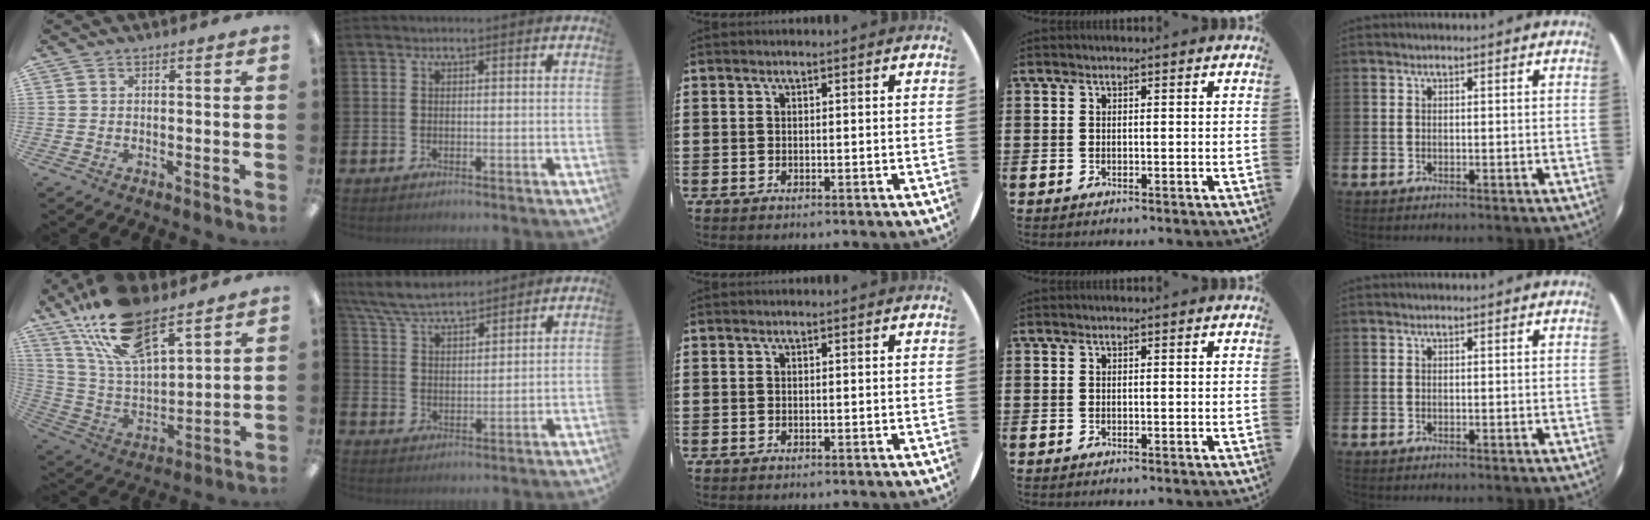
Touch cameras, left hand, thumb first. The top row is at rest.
{"thumb": {"total": 20.8, "force": [14.8, 8.3, 12.1], "torque": [-0.251, -0.067, 0.264]}, "index": {"total": 7.0, "force": [6.7, 1.2, 1.9], "torque": [-0.065, -0.022, 0.124]}}